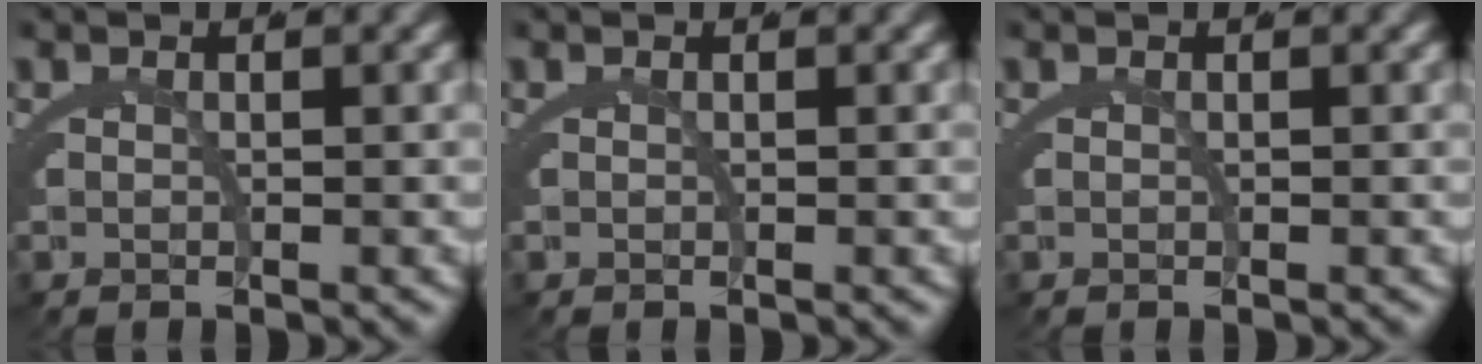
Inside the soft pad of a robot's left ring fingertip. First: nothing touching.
{"total": 0.0}
{"total": 0.0}